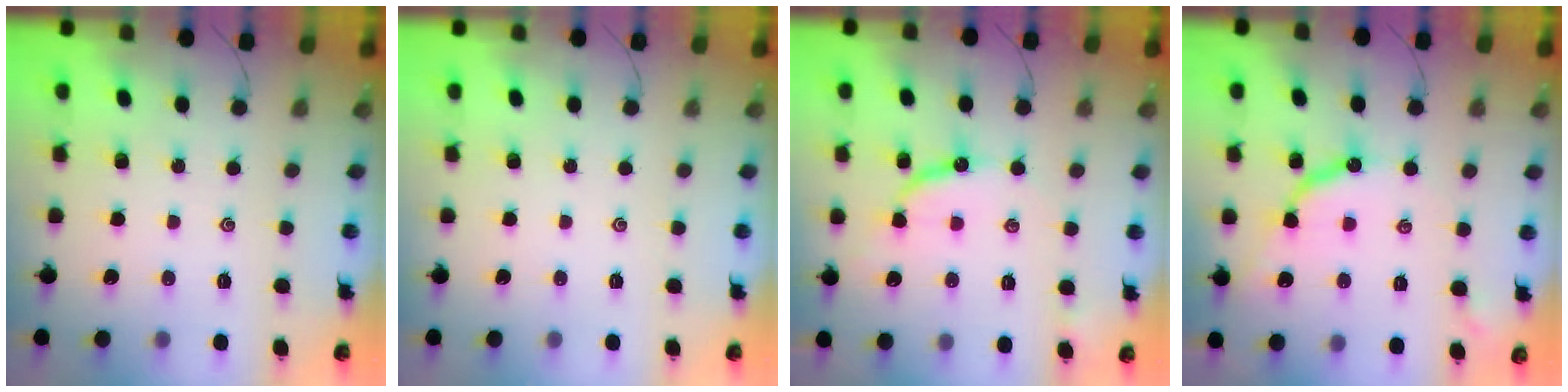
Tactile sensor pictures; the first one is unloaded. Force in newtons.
{"total": 0.0}
{"total": 10.8, "press": 10.8, "slide": 1.0}
{"total": 9.3, "press": 9.3, "slide": 0.8}